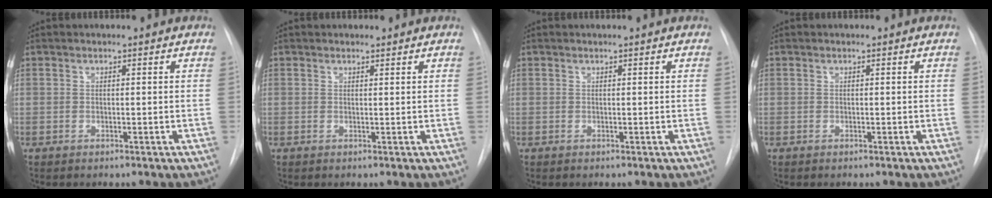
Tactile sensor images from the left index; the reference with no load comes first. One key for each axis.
{"total": 0.8, "fx": 0.7, "fy": 0.3, "fz": 0.0, "tx": -0.003, "ty": 0.001, "tz": 0.010}
{"total": 0.7, "fx": 0.7, "fy": 0.0, "fz": 0.1, "tx": -0.001, "ty": 0.006, "tz": 0.008}
{"total": 0.0}